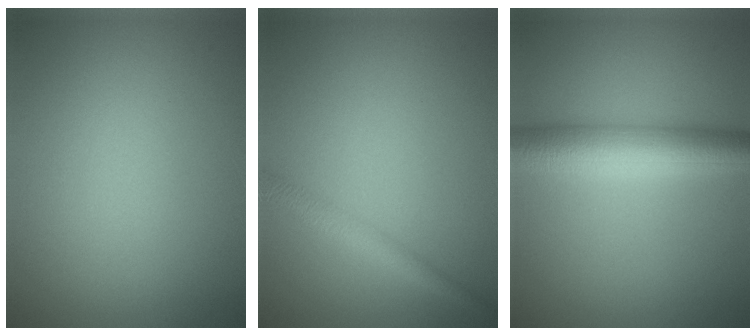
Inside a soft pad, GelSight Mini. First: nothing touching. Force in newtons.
{"total": 2.2, "press": 2.2, "slide": 0.1}
{"total": 6.4, "press": 6.4, "slide": 0.0}